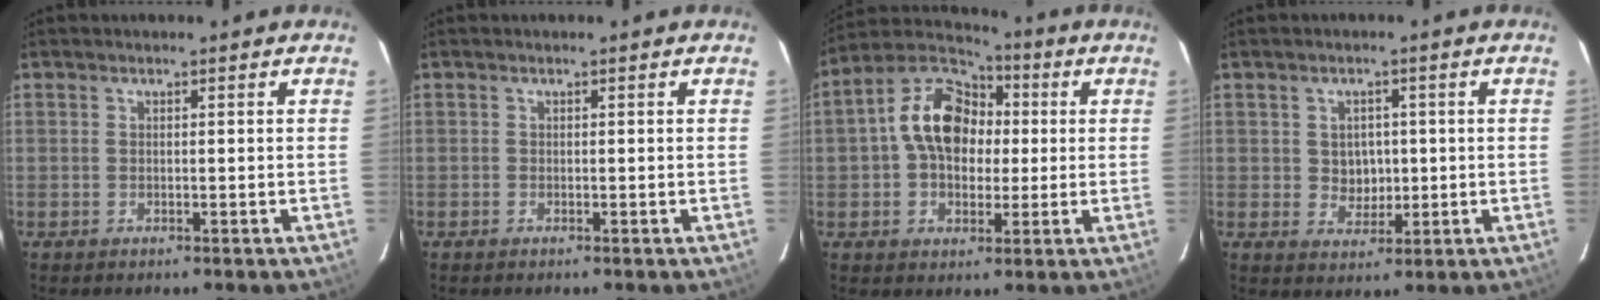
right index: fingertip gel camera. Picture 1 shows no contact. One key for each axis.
{"total": 0.0}
{"total": 13.6, "fx": 1.0, "fy": 9.9, "fz": 9.2, "tx": -0.180, "ty": 0.036, "tz": 0.013}
{"total": 4.3, "fx": 0.2, "fy": 3.9, "fz": 1.9, "tx": -0.030, "ty": 0.005, "tz": 0.011}